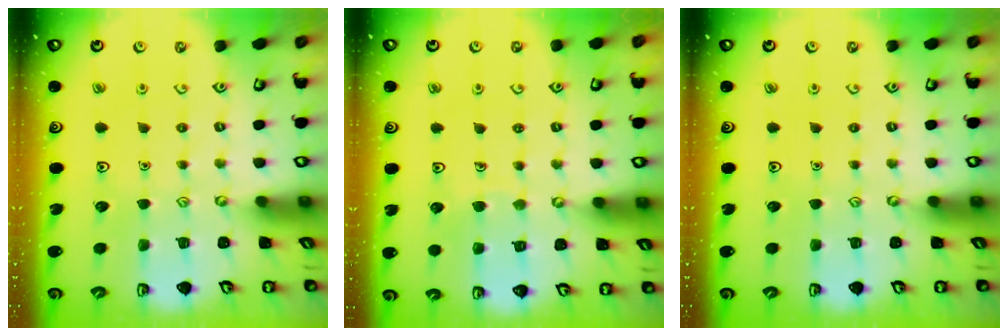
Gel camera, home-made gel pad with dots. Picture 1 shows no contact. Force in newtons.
{"total": 4.7, "press": 4.7, "slide": 0.3}
{"total": 0.0}